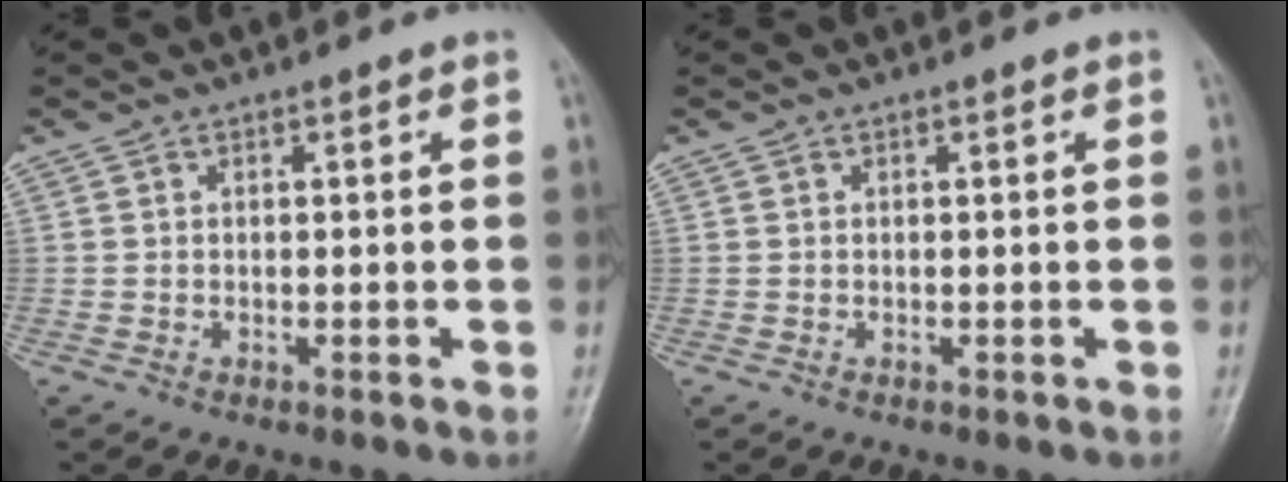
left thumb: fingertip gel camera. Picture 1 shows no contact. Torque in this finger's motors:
{"motor_torque": [-0.15, 0.17, 0.07, 0.04, 0.00]}